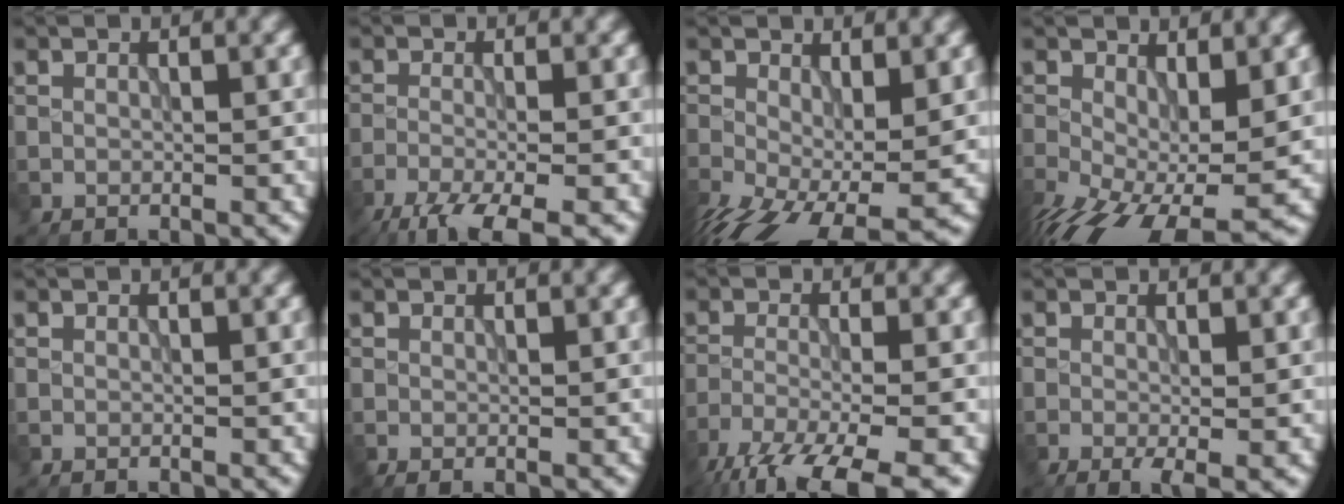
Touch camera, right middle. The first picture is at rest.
{"total": 6.1, "force": [-4.3, 1.3, 4.1], "torque": [-0.064, -0.016, -0.086]}
{"total": 11.2, "force": [-4.5, 5.1, 9.0], "torque": [-0.187, -0.050, -0.063]}
{"total": 12.6, "force": [-4.2, 5.8, 10.3], "torque": [-0.204, -0.046, -0.052]}
{"total": 0.0}
{"total": 0.6, "force": [0.1, 0.1, 0.5], "torque": [-0.009, -0.001, 0.000]}
{"total": 8.9, "force": [-6.3, 2.0, 6.0], "torque": [-0.109, -0.017, -0.121]}
{"total": 2.1, "force": [-0.6, 0.3, 2.0], "torque": [-0.034, -0.010, -0.009]}